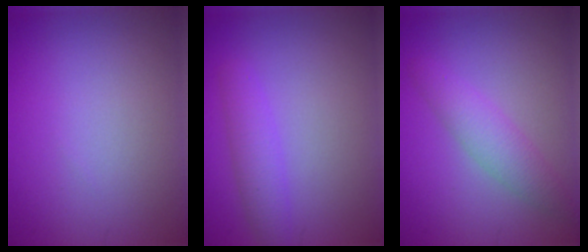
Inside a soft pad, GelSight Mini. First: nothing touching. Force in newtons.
{"total": 2.4, "press": 2.4, "slide": 0.1}
{"total": 2.9, "press": 2.9, "slide": 0.1}